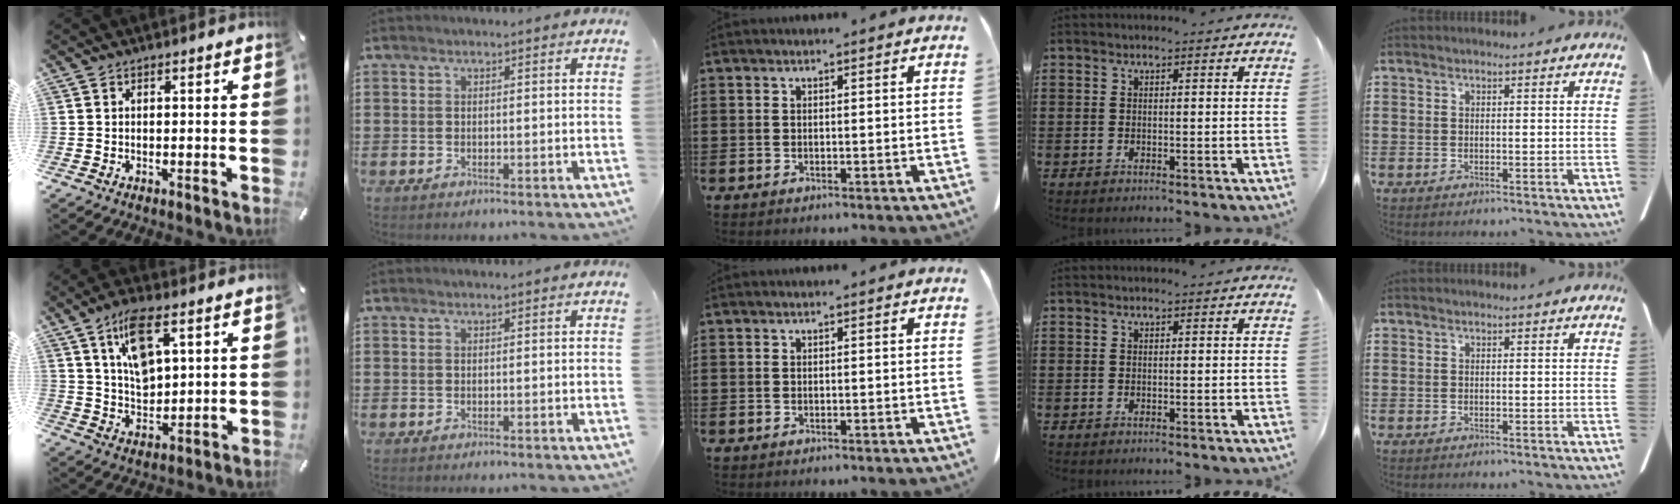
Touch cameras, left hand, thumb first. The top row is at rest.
{"thumb": {"total": 10.6, "force": [5.5, 5.4, 7.2], "torque": [-0.130, -0.009, 0.100]}}